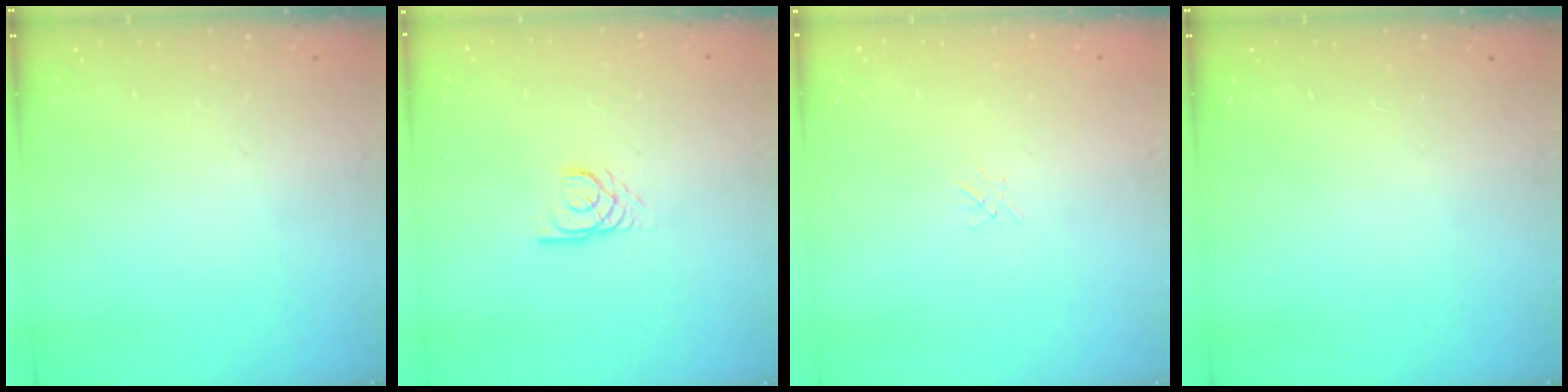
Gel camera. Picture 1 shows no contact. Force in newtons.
{"total": 2.7, "press": 2.7, "slide": 0.2}
{"total": 0.0}
{"total": 0.0}